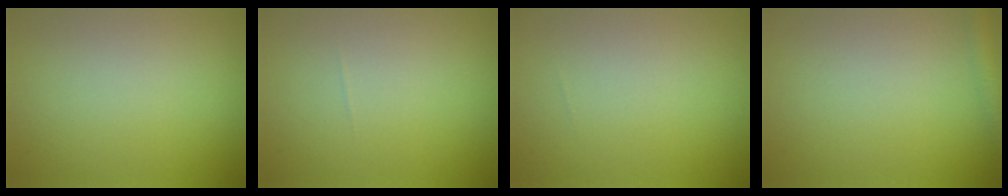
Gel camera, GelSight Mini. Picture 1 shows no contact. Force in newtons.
{"total": 0.0}
{"total": 0.0}
{"total": 1.8, "press": 1.8, "slide": 0.1}